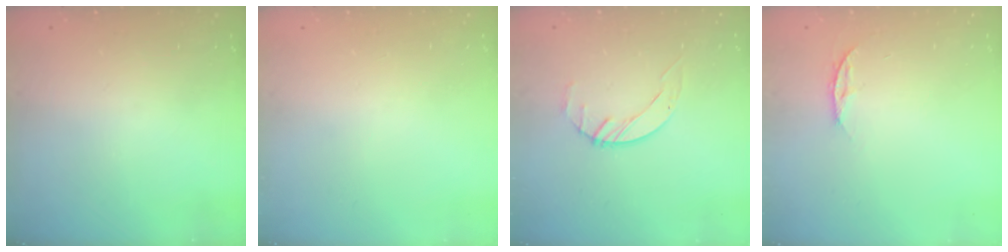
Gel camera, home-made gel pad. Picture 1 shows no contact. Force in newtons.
{"total": 0.0}
{"total": 2.1, "press": 2.0, "slide": 0.3}
{"total": 4.4, "press": 4.4, "slide": 0.5}